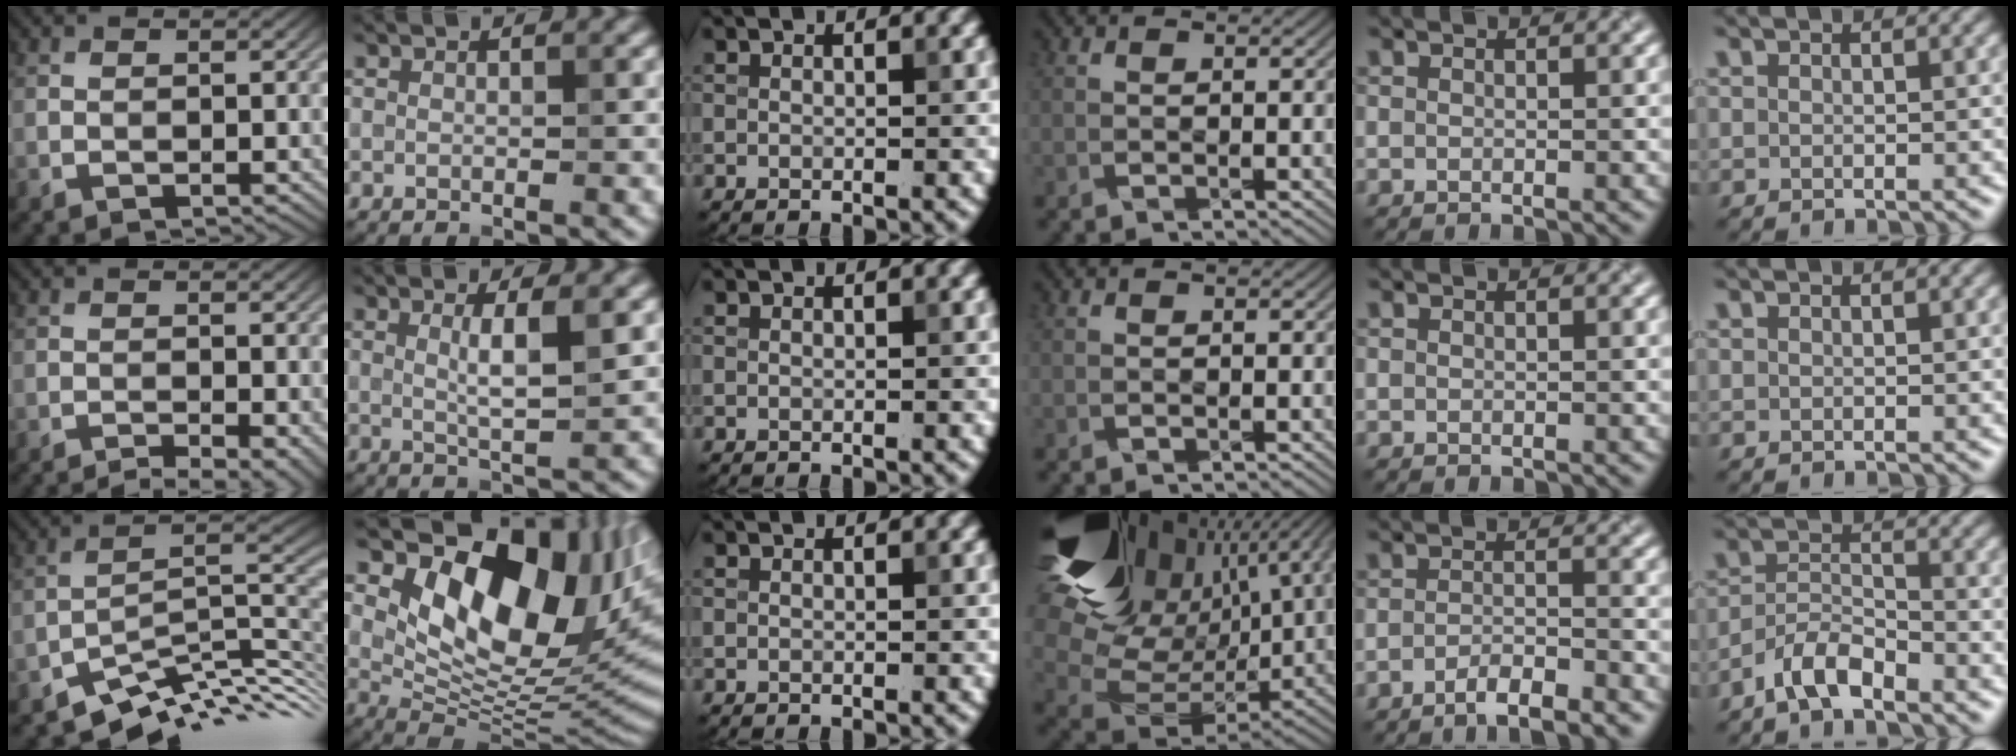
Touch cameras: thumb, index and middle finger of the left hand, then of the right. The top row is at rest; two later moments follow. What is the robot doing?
{"motion": "pour", "object": "sugar"}